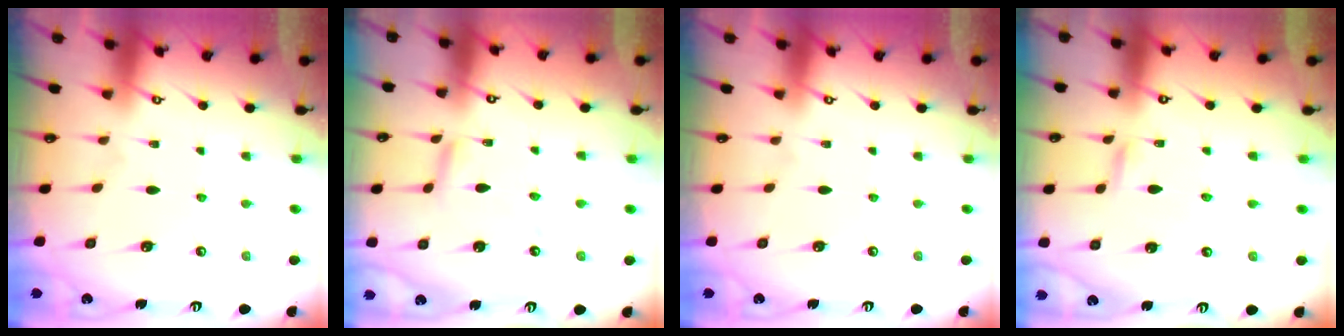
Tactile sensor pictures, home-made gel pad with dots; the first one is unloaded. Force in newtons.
{"total": 5.0, "press": 5.0, "slide": 0.3}
{"total": 0.0}
{"total": 2.1, "press": 2.1, "slide": 0.1}